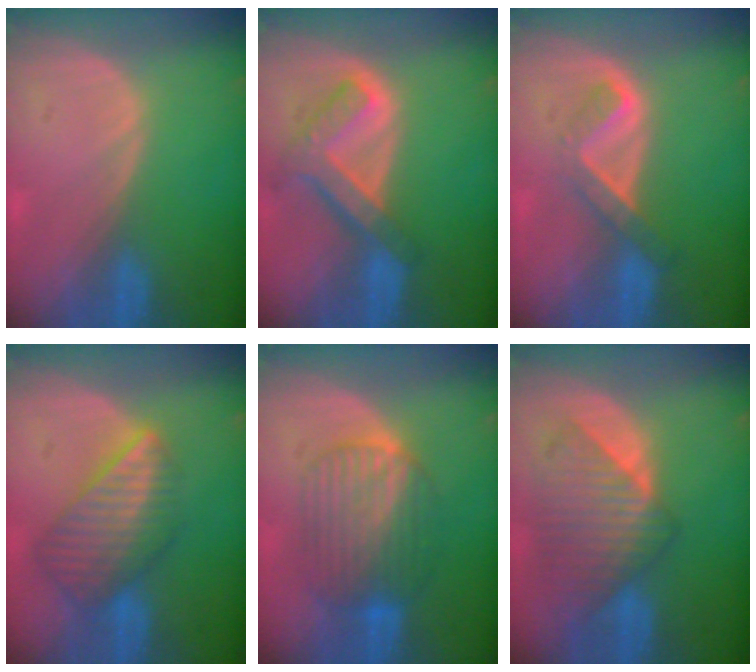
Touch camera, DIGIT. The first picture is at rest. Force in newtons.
{"total": 7.6, "press": 6.5, "slide": 4.0}
{"total": 5.1, "press": 4.4, "slide": 2.7}
{"total": 8.5, "press": 7.5, "slide": 3.9}
{"total": 7.7, "press": 7.7, "slide": 0.2}
{"total": 8.9, "press": 8.0, "slide": 3.7}